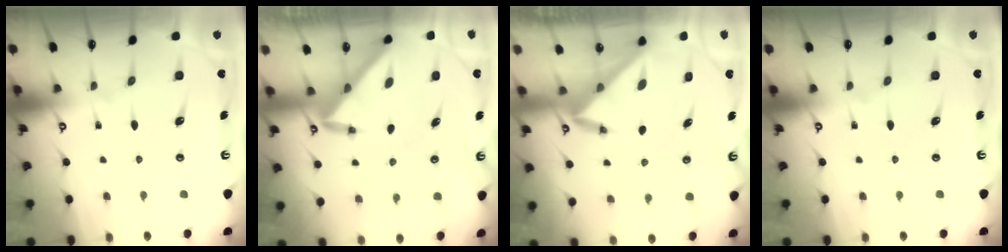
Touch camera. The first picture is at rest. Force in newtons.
{"total": 3.0, "press": 3.0, "slide": 0.3}
{"total": 3.4, "press": 3.4, "slide": 0.3}
{"total": 0.0}